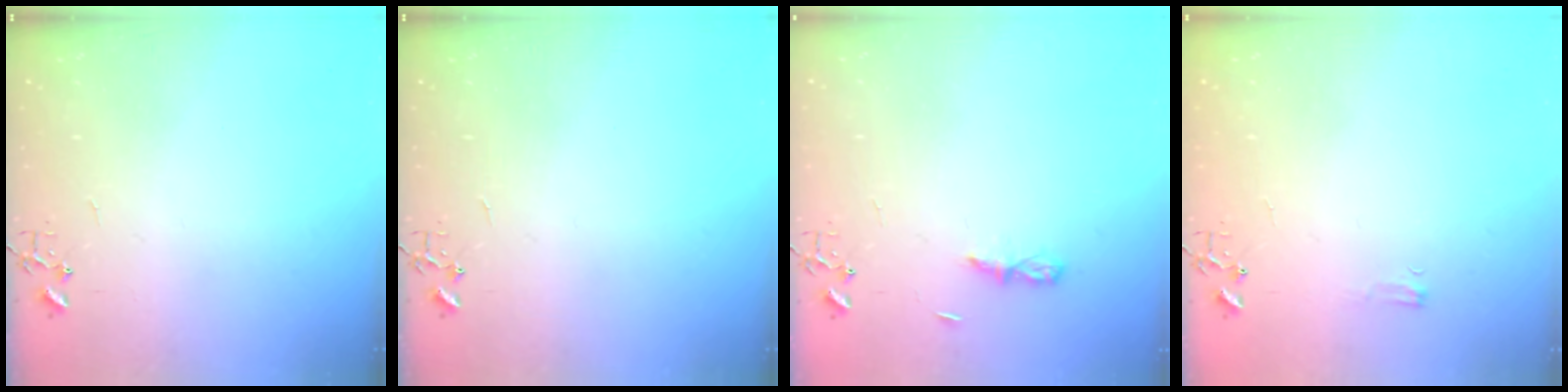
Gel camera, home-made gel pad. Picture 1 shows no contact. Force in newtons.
{"total": 0.0}
{"total": 3.8, "press": 3.7, "slide": 0.4}
{"total": 3.7, "press": 3.6, "slide": 0.6}